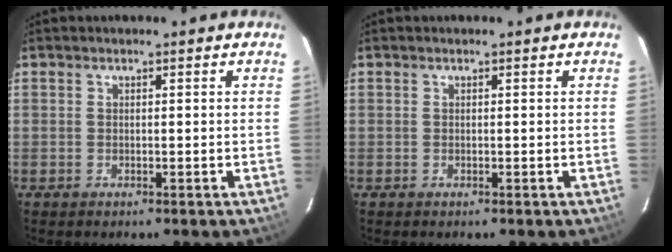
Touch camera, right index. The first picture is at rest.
{"total": 0.0}